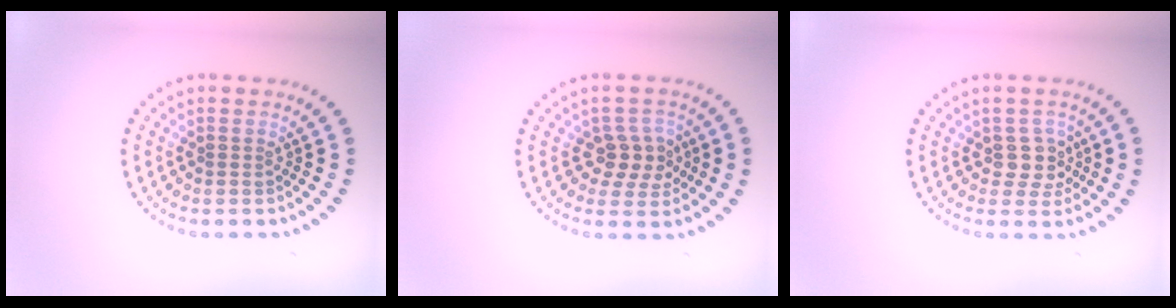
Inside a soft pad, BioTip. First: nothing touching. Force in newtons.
{"total": 2.9, "press": 2.6, "slide": 1.2}
{"total": 2.4, "press": 2.1, "slide": 1.3}